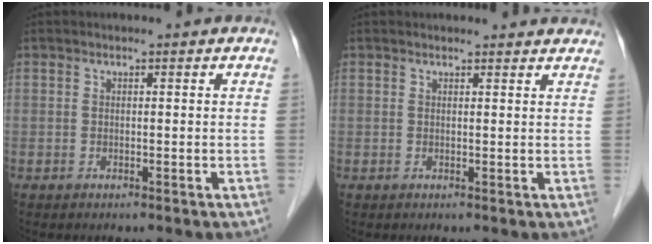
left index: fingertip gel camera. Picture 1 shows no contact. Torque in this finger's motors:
{"motor_torque": [0.70, -0.98, -0.01, 0.00]}